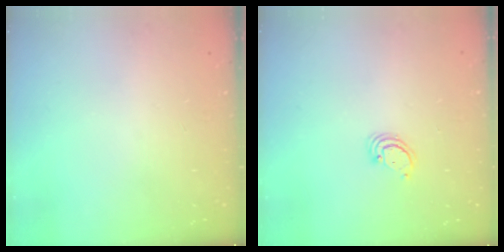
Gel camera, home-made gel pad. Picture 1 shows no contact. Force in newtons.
{"total": 2.4, "press": 2.4, "slide": 0.2}